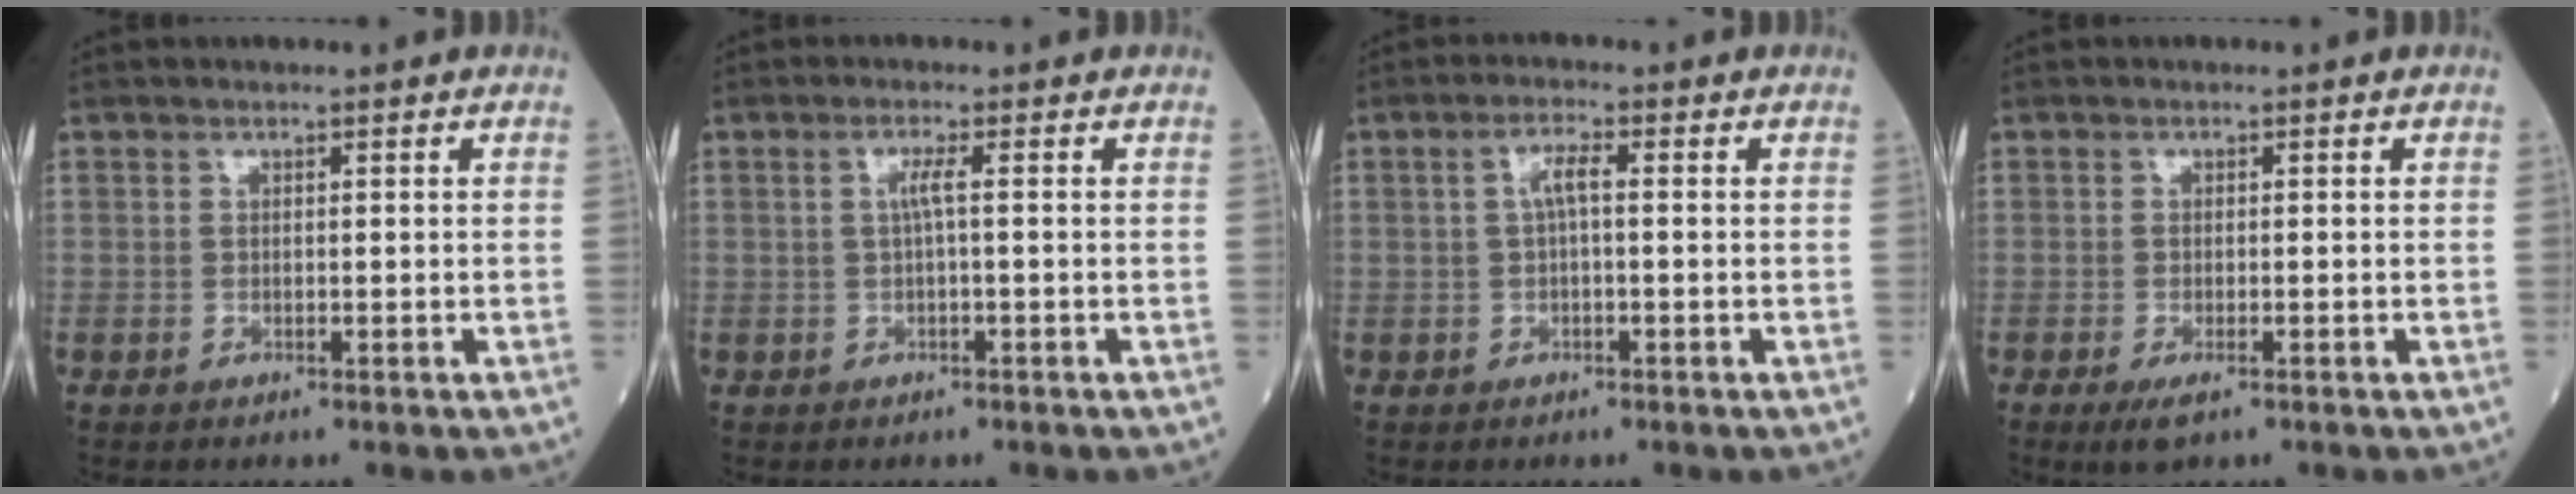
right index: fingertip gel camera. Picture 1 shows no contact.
{"total": 1.8, "force": [0.1, -0.3, 1.7], "torque": [-0.036, 0.002, 0.000]}
{"total": 2.8, "force": [0.2, 0.5, 2.7], "torque": [-0.054, 0.009, 0.006]}
{"total": 2.7, "force": [-1.5, 0.9, 2.2], "torque": [-0.041, -0.006, -0.021]}